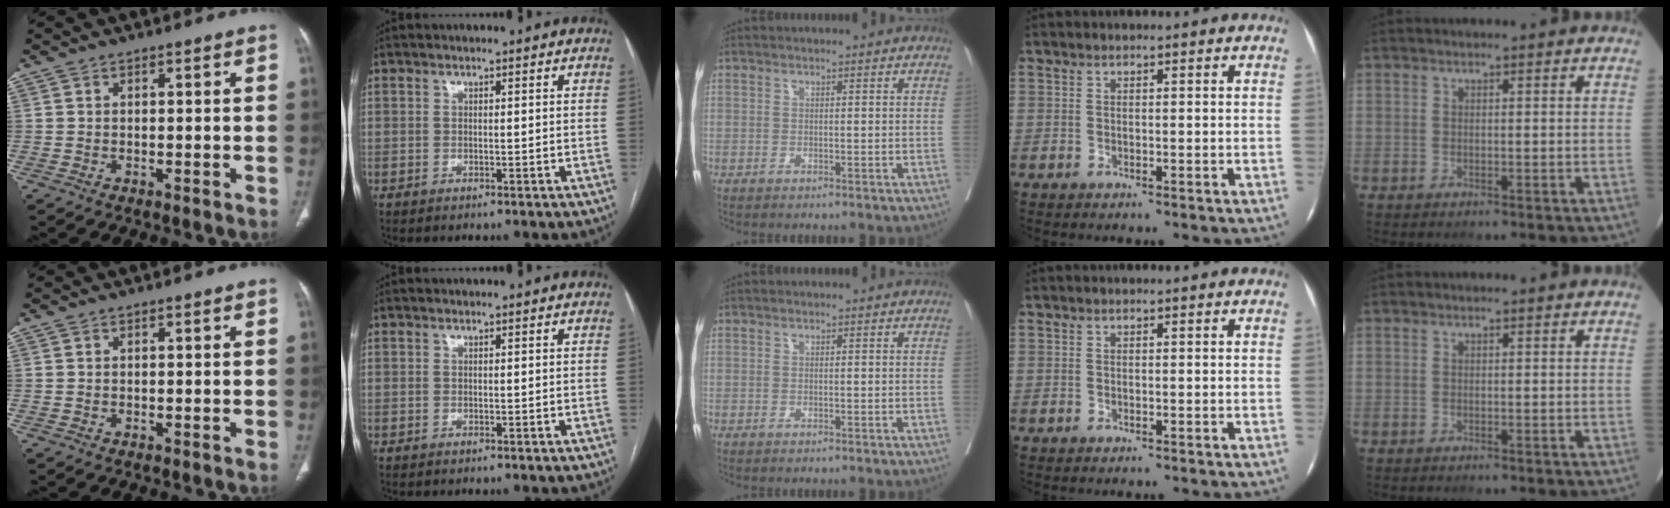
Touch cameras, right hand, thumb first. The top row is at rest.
{}